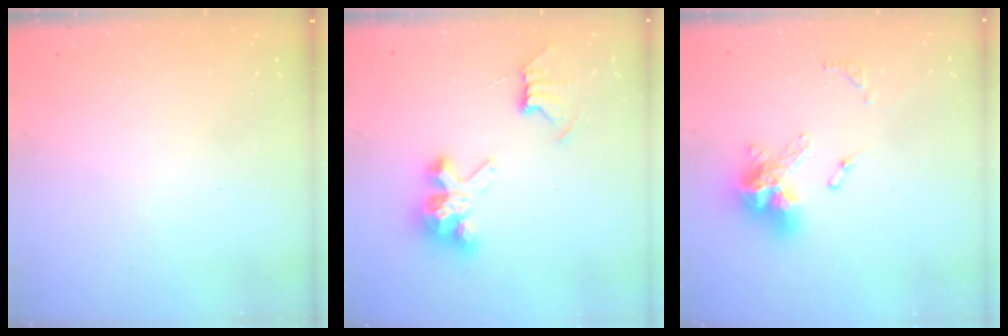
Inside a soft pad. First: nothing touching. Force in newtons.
{"total": 8.0, "press": 8.0, "slide": 0.5}
{"total": 12.8, "press": 12.7, "slide": 1.4}